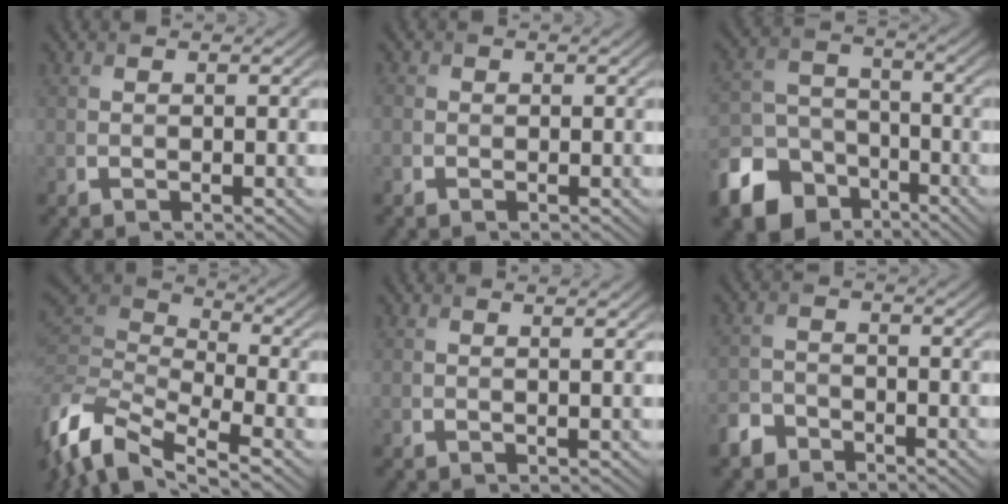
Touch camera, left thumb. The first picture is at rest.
{"total": 1.0, "force": [-0.2, 1.0, 0.1], "torque": [0.002, -0.006, -0.007]}
{"total": 12.0, "force": [-7.1, 8.2, 5.1], "torque": [-0.146, -0.033, -0.136]}
{"total": 11.0, "force": [-4.5, 5.2, 8.5], "torque": [-0.208, 0.004, -0.098]}
{"total": 1.2, "force": [0.9, 0.1, 0.8], "torque": [-0.014, 0.003, 0.012]}
{"total": 3.2, "force": [-2.6, 1.7, 0.9], "torque": [-0.019, -0.003, -0.066]}